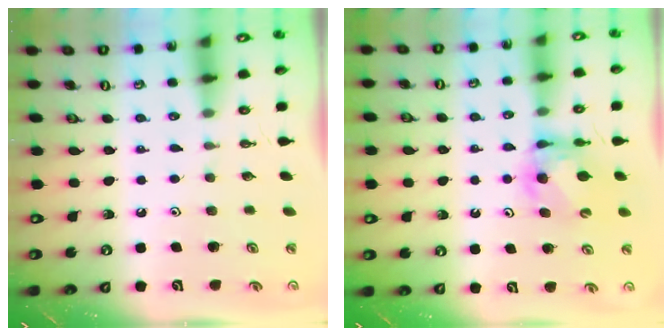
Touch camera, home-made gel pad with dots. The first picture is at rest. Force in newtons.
{"total": 6.1, "press": 6.1, "slide": 0.5}